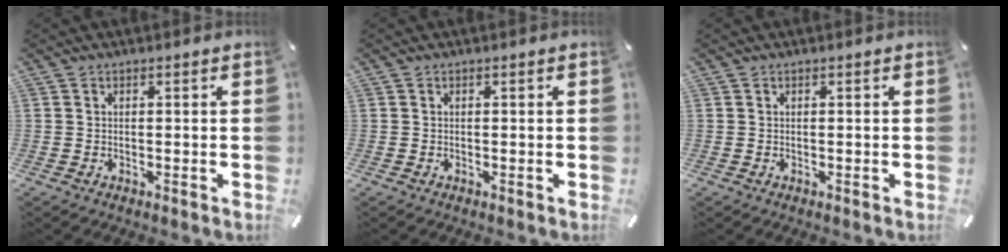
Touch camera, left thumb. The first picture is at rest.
{"total": 0.0}
{"total": 0.0}